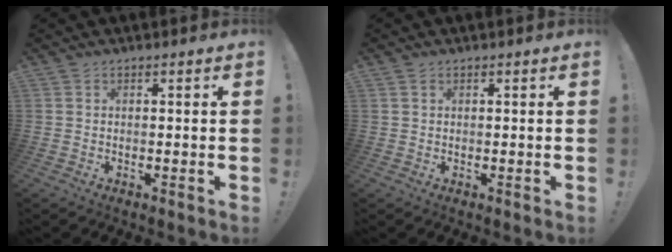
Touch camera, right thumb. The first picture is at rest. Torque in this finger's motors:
{"motor_torque": [-0.07, -0.17, 0.24, 0.02, 0.01]}